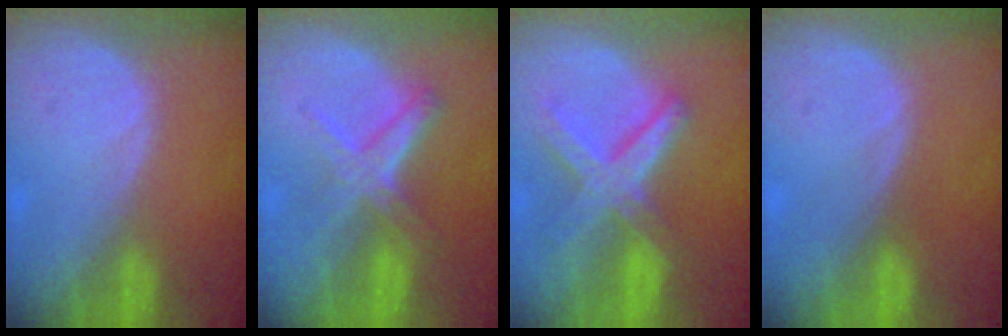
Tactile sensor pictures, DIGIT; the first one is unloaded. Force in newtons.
{"total": 5.7, "press": 5.5, "slide": 1.8}
{"total": 8.4, "press": 7.1, "slide": 4.3}
{"total": 0.0}